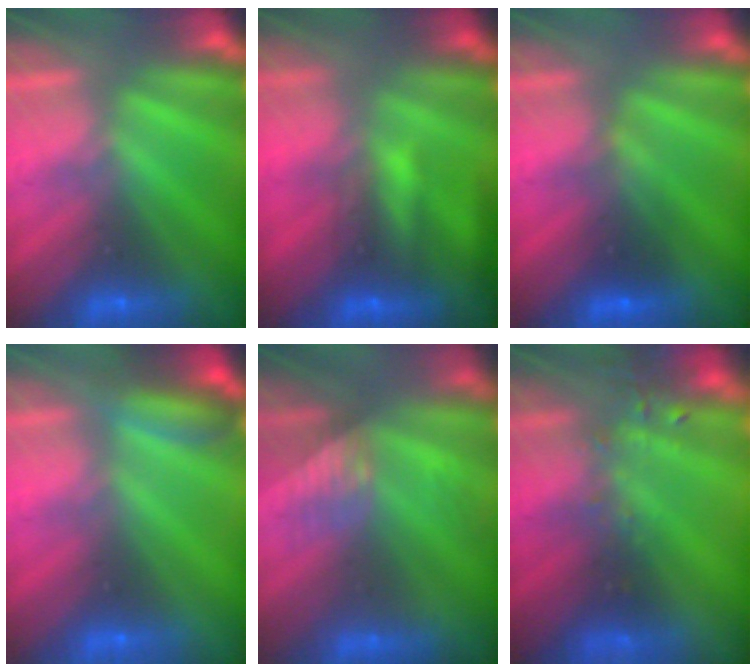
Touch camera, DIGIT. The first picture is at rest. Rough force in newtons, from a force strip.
{"total": 7.9}
{"total": 2.8}
{"total": 2.8}
{"total": 3.1}
{"total": 9.0}